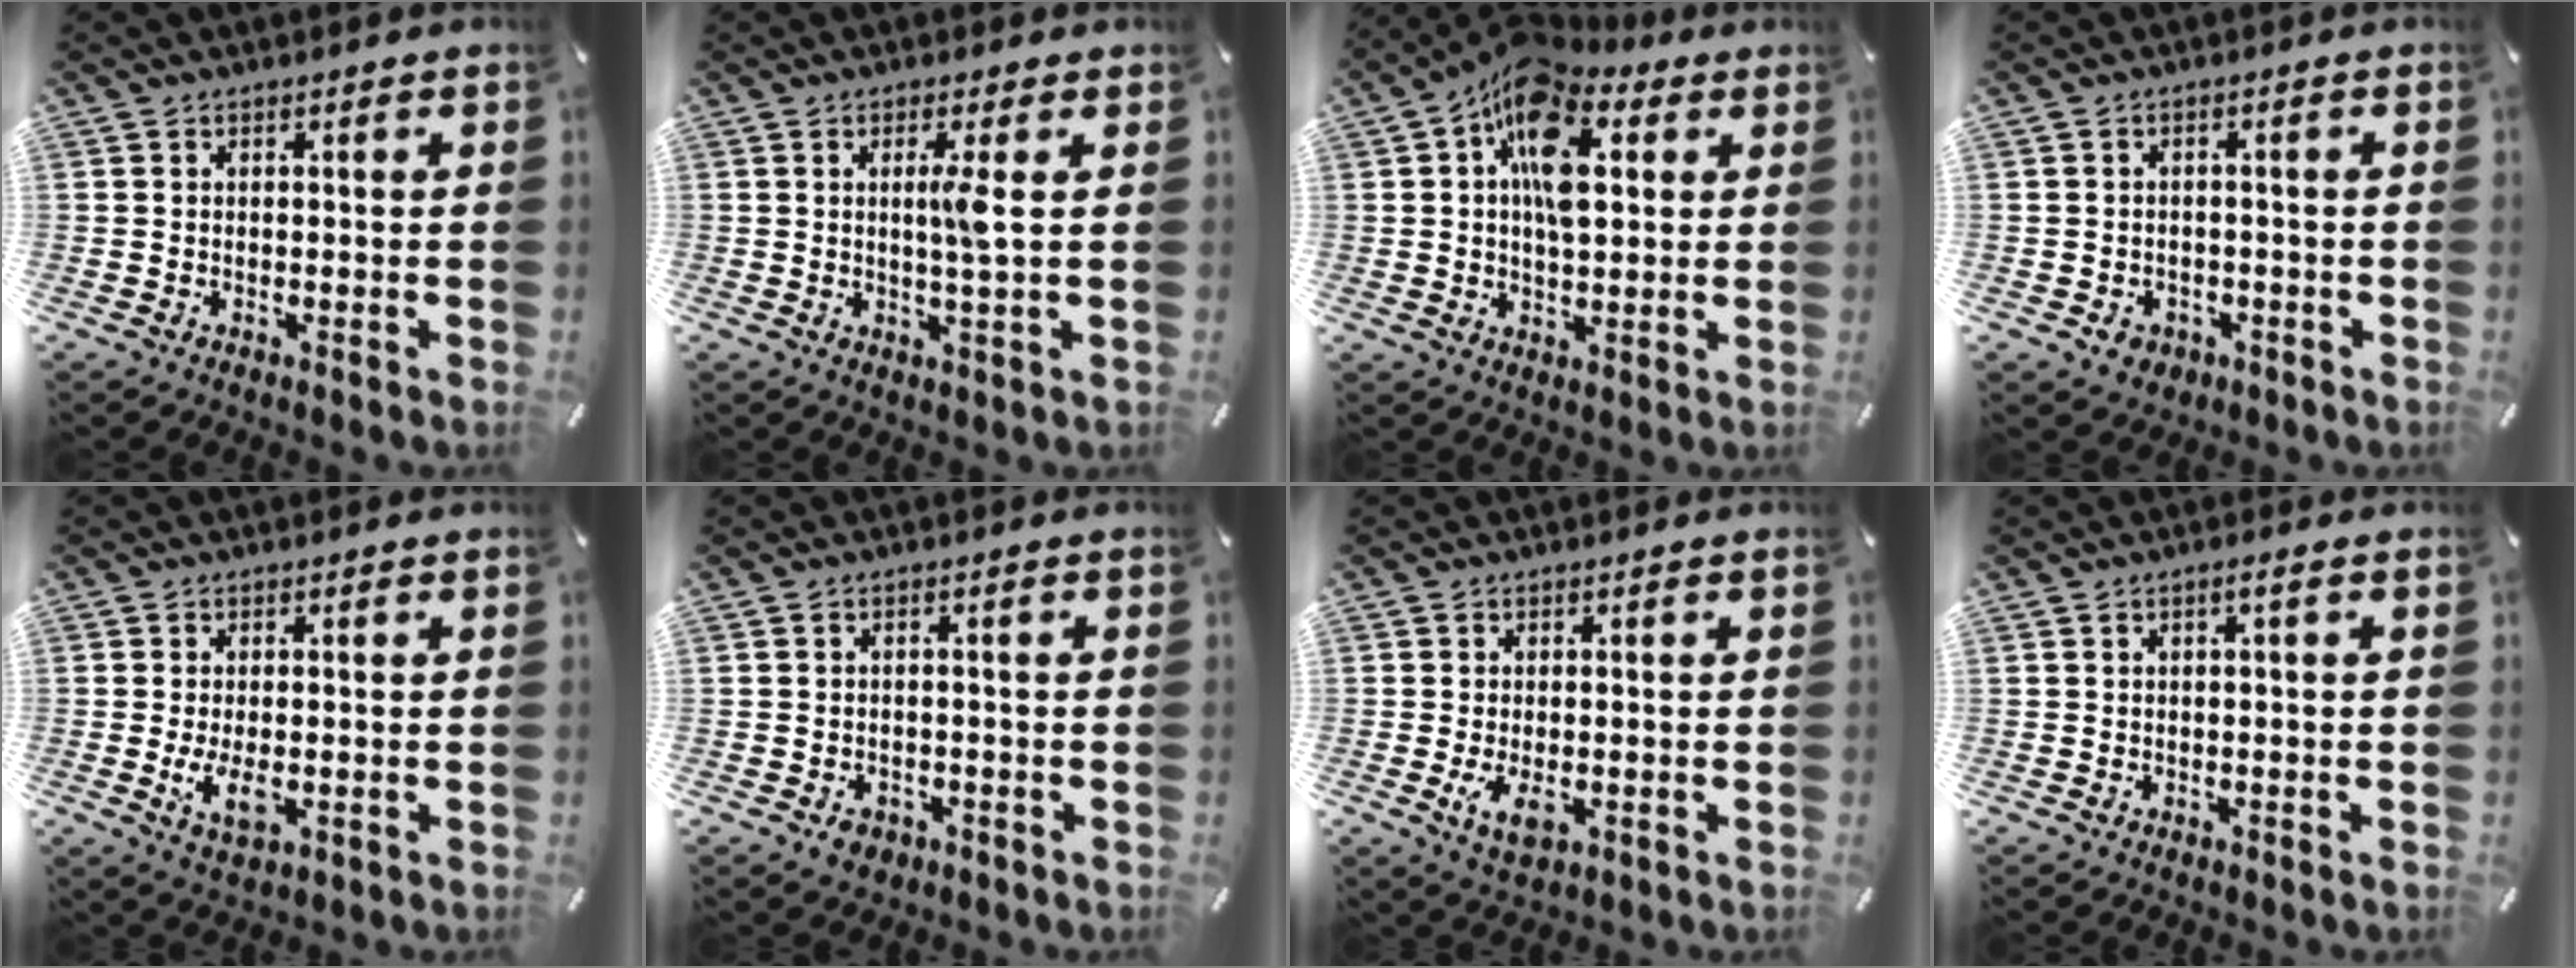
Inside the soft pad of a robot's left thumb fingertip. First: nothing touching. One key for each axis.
{"total": 4.9, "fx": 0.9, "fy": 0.1, "fz": 4.8, "tx": -0.086, "ty": -0.008, "tz": 0.009}
{"total": 14.6, "fx": 4.4, "fy": 8.4, "fz": 11.1, "tx": -0.205, "ty": -0.012, "tz": 0.074}
{"total": 3.1, "fx": -1.3, "fy": 2.7, "fz": 1.0, "tx": -0.007, "ty": 0.003, "tz": -0.026}
{"total": 5.4, "fx": -0.9, "fy": 2.8, "fz": 4.5, "tx": -0.102, "ty": -0.011, "tz": -0.022}
{"total": 2.7, "fx": -1.4, "fy": 2.1, "fz": 1.1, "tx": -0.018, "ty": 0.006, "tz": -0.025}
{"total": 4.6, "fx": -1.0, "fy": 2.7, "fz": 3.6, "tx": -0.072, "ty": -0.011, "tz": -0.022}
{"total": 1.4, "fx": 0.0, "fy": 0.1, "fz": 1.4, "tx": -0.024, "ty": 0.000, "tz": -0.001}